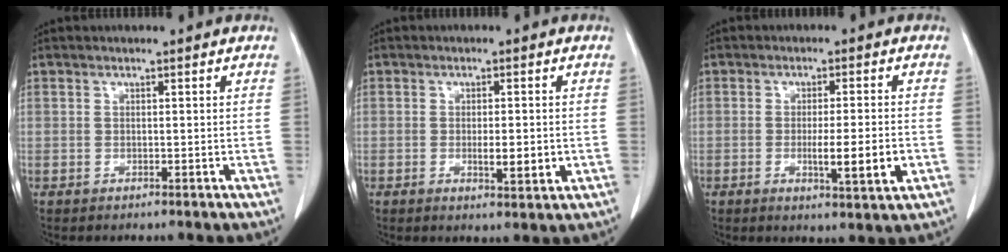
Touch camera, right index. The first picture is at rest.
{"total": 4.0, "force": [-0.6, 1.0, 3.9], "torque": [-0.062, -0.006, -0.005]}
{"total": 6.7, "force": [-1.7, 0.3, 6.5], "torque": [-0.099, -0.012, -0.023]}